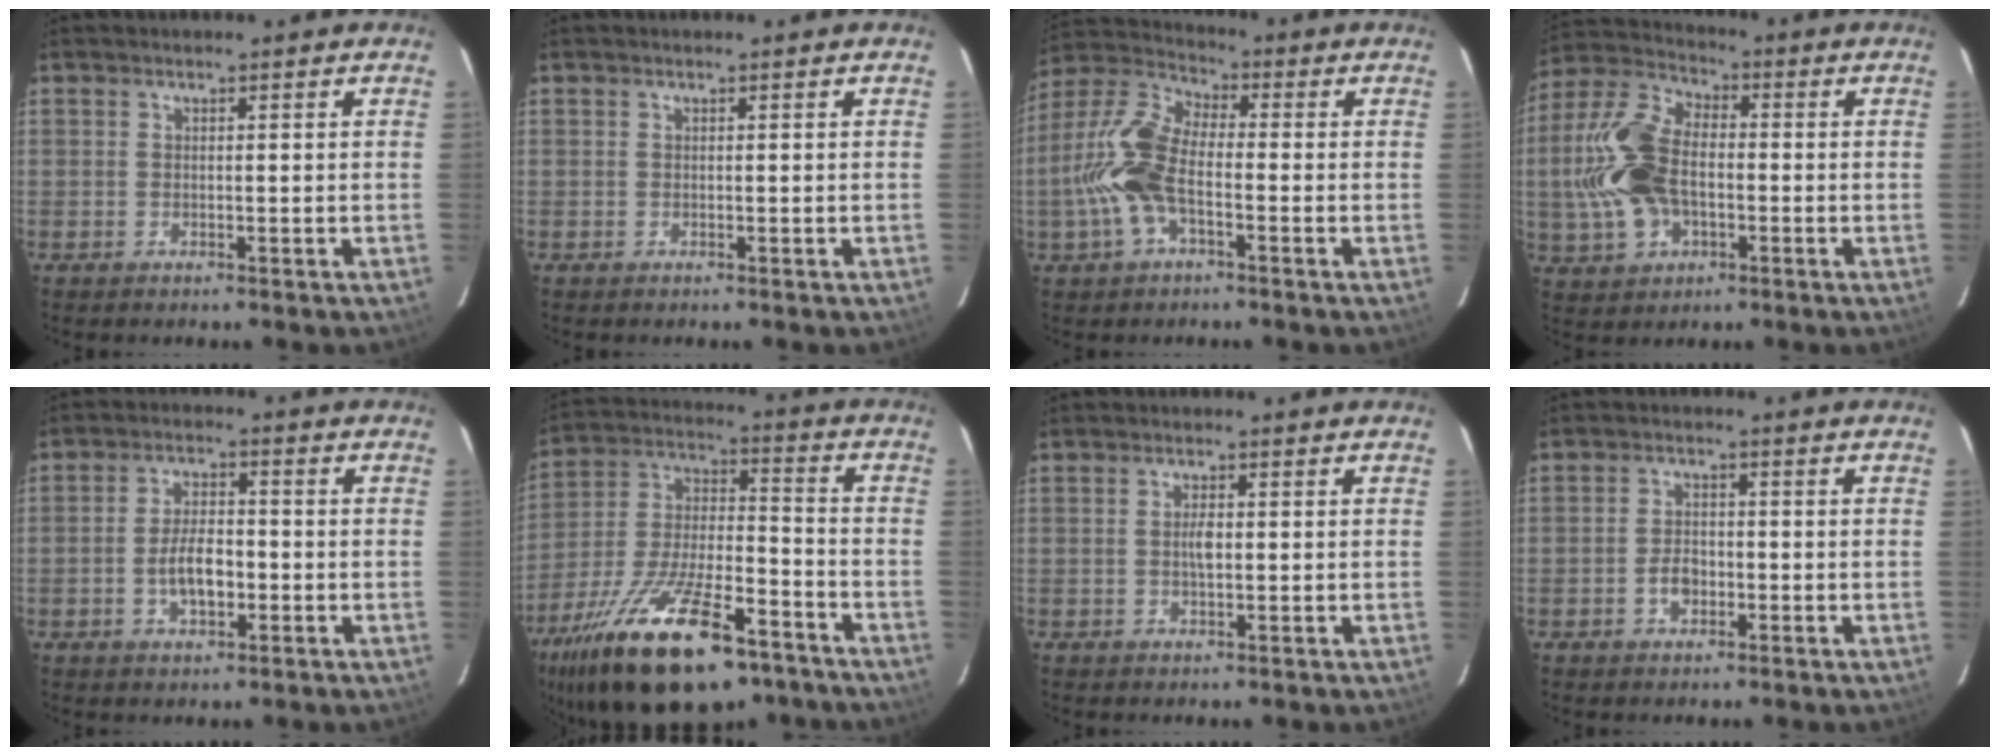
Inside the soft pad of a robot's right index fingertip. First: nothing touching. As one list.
[{"total": 0.0}, {"total": 11.8, "force": [-3.0, 5.3, 10.1], "torque": [-0.227, 0.012, -0.065]}, {"total": 15.2, "force": [-1.9, 9.6, 11.6], "torque": [-0.271, 0.017, -0.033]}, {"total": 6.4, "force": [-1.9, 3.0, 5.3], "torque": [-0.104, 0.003, -0.029]}, {"total": 27.2, "force": [-17.2, 10.5, 18.2], "torque": [-0.346, -0.023, -0.273]}, {"total": 2.2, "force": [-0.1, 0.9, 1.9], "torque": [-0.036, 0.002, -0.002]}, {"total": 3.7, "force": [-1.5, 2.4, 2.3], "torque": [-0.047, 0.004, -0.025]}]